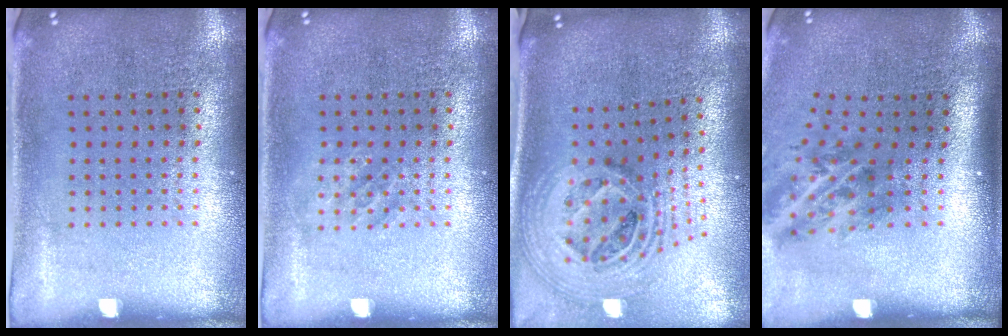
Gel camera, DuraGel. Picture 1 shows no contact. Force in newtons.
{"total": 1.0, "press": 1.0, "slide": 0.2}
{"total": 2.5, "press": 1.8, "slide": 1.8}
{"total": 2.1, "press": 1.3, "slide": 1.6}